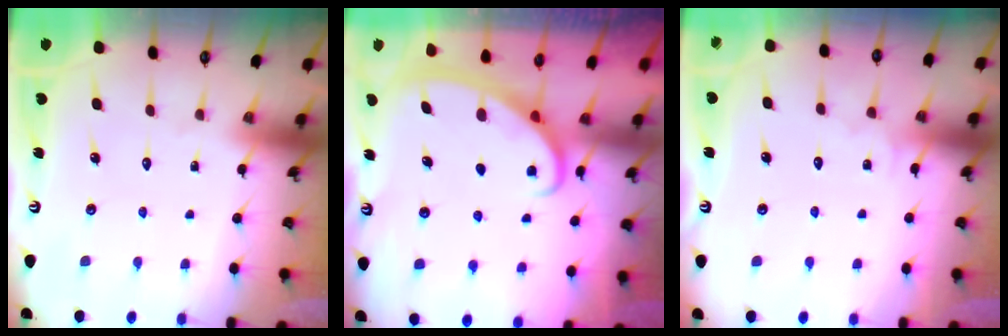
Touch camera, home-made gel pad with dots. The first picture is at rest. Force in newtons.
{"total": 2.9, "press": 2.9, "slide": 0.4}
{"total": 2.6, "press": 2.6, "slide": 0.2}